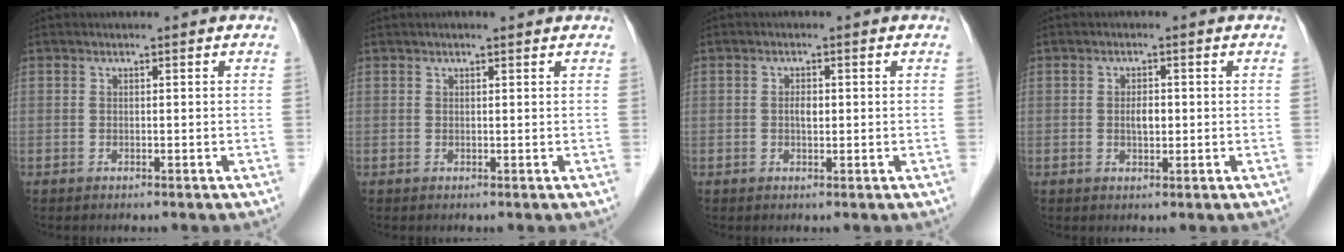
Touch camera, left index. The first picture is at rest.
{"total": 1.5, "force": [1.2, 0.3, 0.8], "torque": [-0.014, 0.013, 0.017]}
{"total": 1.5, "force": [0.1, 0.7, 1.3], "torque": [-0.024, 0.001, 0.001]}
{"total": 2.1, "force": [0.0, 1.0, 1.8], "torque": [-0.033, 0.001, 0.000]}